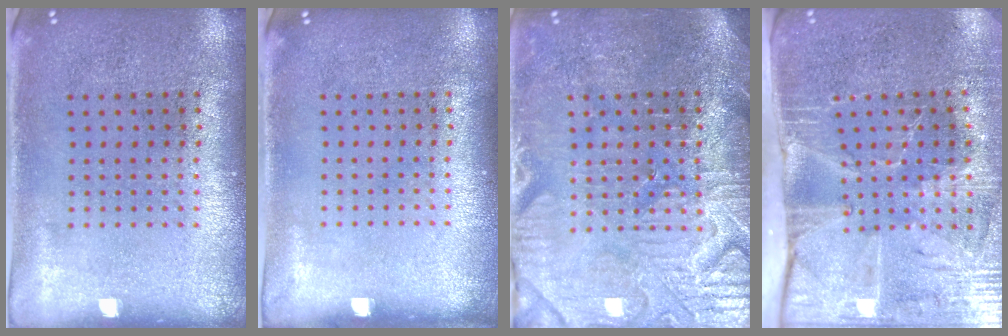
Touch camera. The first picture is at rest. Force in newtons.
{"total": 0.0}
{"total": 4.0, "press": 3.8, "slide": 1.3}
{"total": 4.4, "press": 3.7, "slide": 2.4}